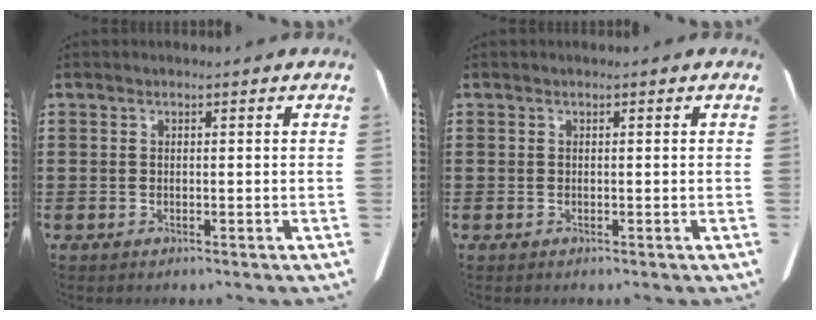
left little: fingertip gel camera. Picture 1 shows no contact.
{"total": 0.0}